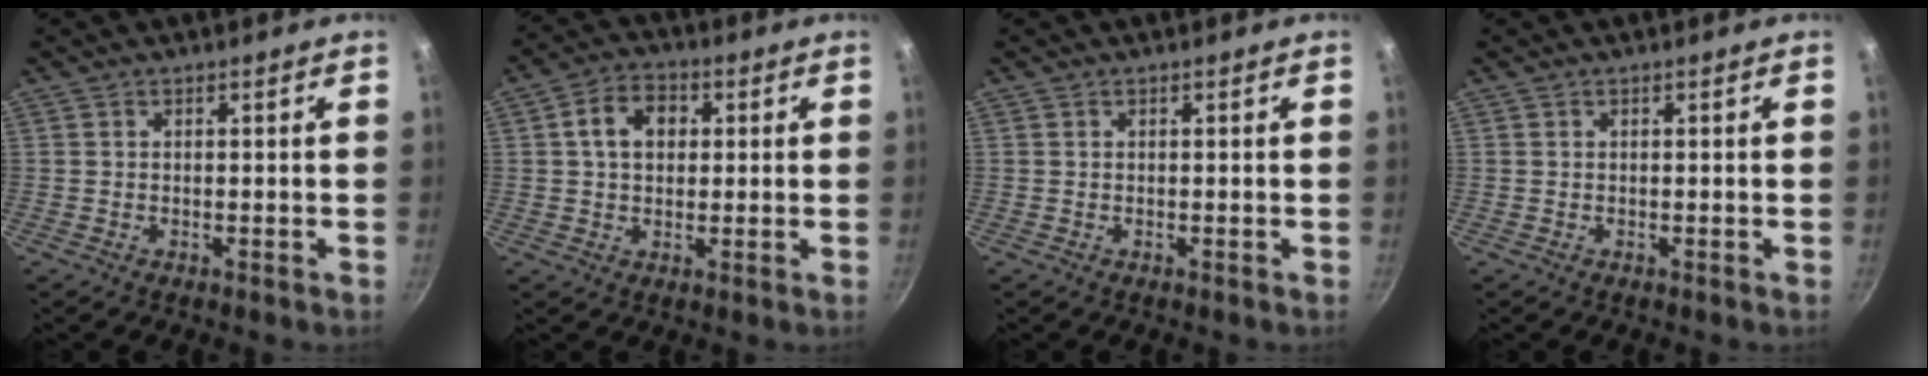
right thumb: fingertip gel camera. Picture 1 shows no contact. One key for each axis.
{"total": 7.6, "fx": 1.5, "fy": 5.7, "fz": 4.8, "tx": -0.058, "ty": 0.012, "tz": 0.017}
{"total": 0.0}
{"total": 0.0}